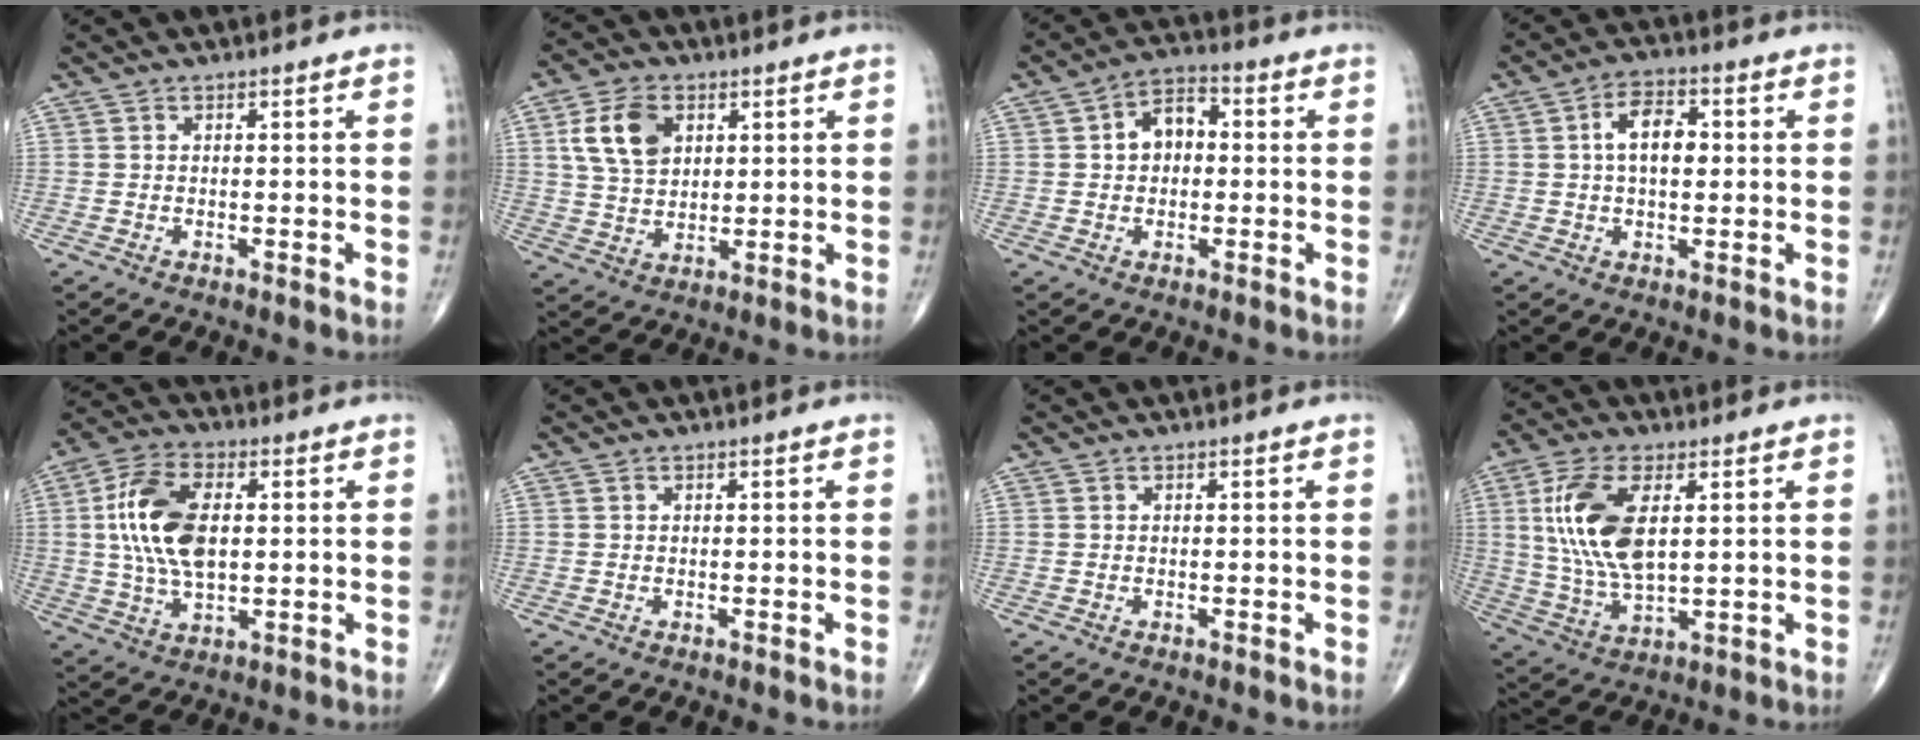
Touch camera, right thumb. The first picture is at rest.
{"total": 9.6, "force": [3.2, 6.4, 6.3], "torque": [-0.104, -0.007, 0.063]}
{"total": 7.0, "force": [0.7, 4.8, 5.0], "torque": [-0.062, 0.022, 0.001]}
{"total": 8.4, "force": [1.5, 4.4, 7.0], "torque": [-0.111, 0.009, 0.021]}
{"total": 14.4, "force": [1.7, 7.9, 11.9], "torque": [-0.231, 0.007, 0.031]}
{"total": 0.0}
{"total": 0.0}
{"total": 14.3, "force": [3.2, 6.7, 12.2], "torque": [-0.251, -0.011, 0.068]}